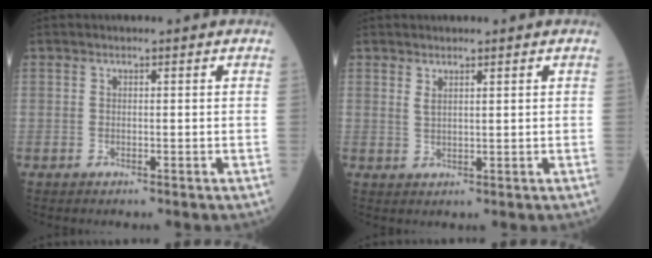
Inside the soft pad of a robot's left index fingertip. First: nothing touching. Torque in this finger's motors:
{"motor_torque": [0.05, 0.11, -0.01, 0.00]}